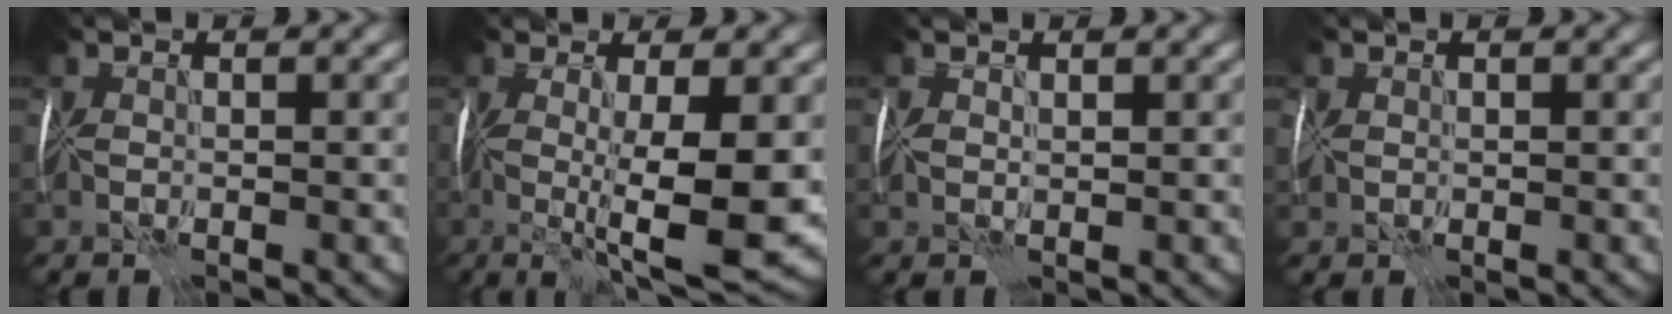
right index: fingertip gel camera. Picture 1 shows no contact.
{"total": 9.2, "force": [-0.9, 1.8, 9.0], "torque": [-0.152, -0.015, -0.008]}
{"total": 1.1, "force": [0.6, 0.8, 0.6], "torque": [-0.014, 0.004, 0.009]}
{"total": 1.0, "force": [0.4, 0.9, 0.2], "torque": [-0.008, 0.005, 0.006]}